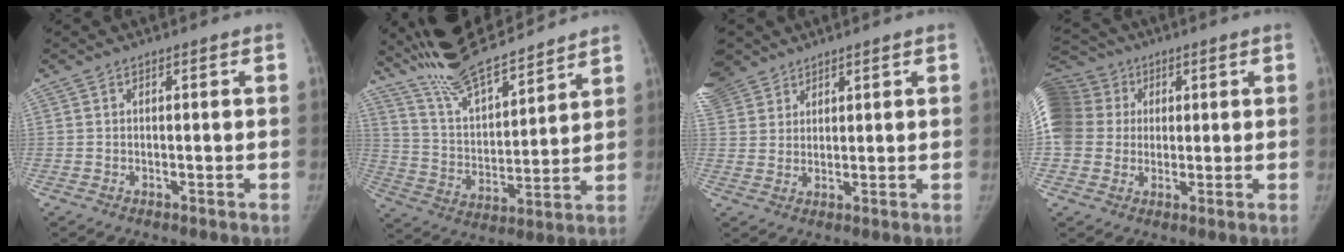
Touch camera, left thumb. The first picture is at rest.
{"total": 16.6, "force": [15.1, 3.0, 6.0], "torque": [-0.087, -0.069, 0.279]}
{"total": 10.8, "force": [7.5, 7.2, 2.6], "torque": [-0.066, 0.007, 0.158]}
{"total": 18.8, "force": [3.9, 16.5, 8.1], "torque": [-0.213, 0.055, 0.077]}